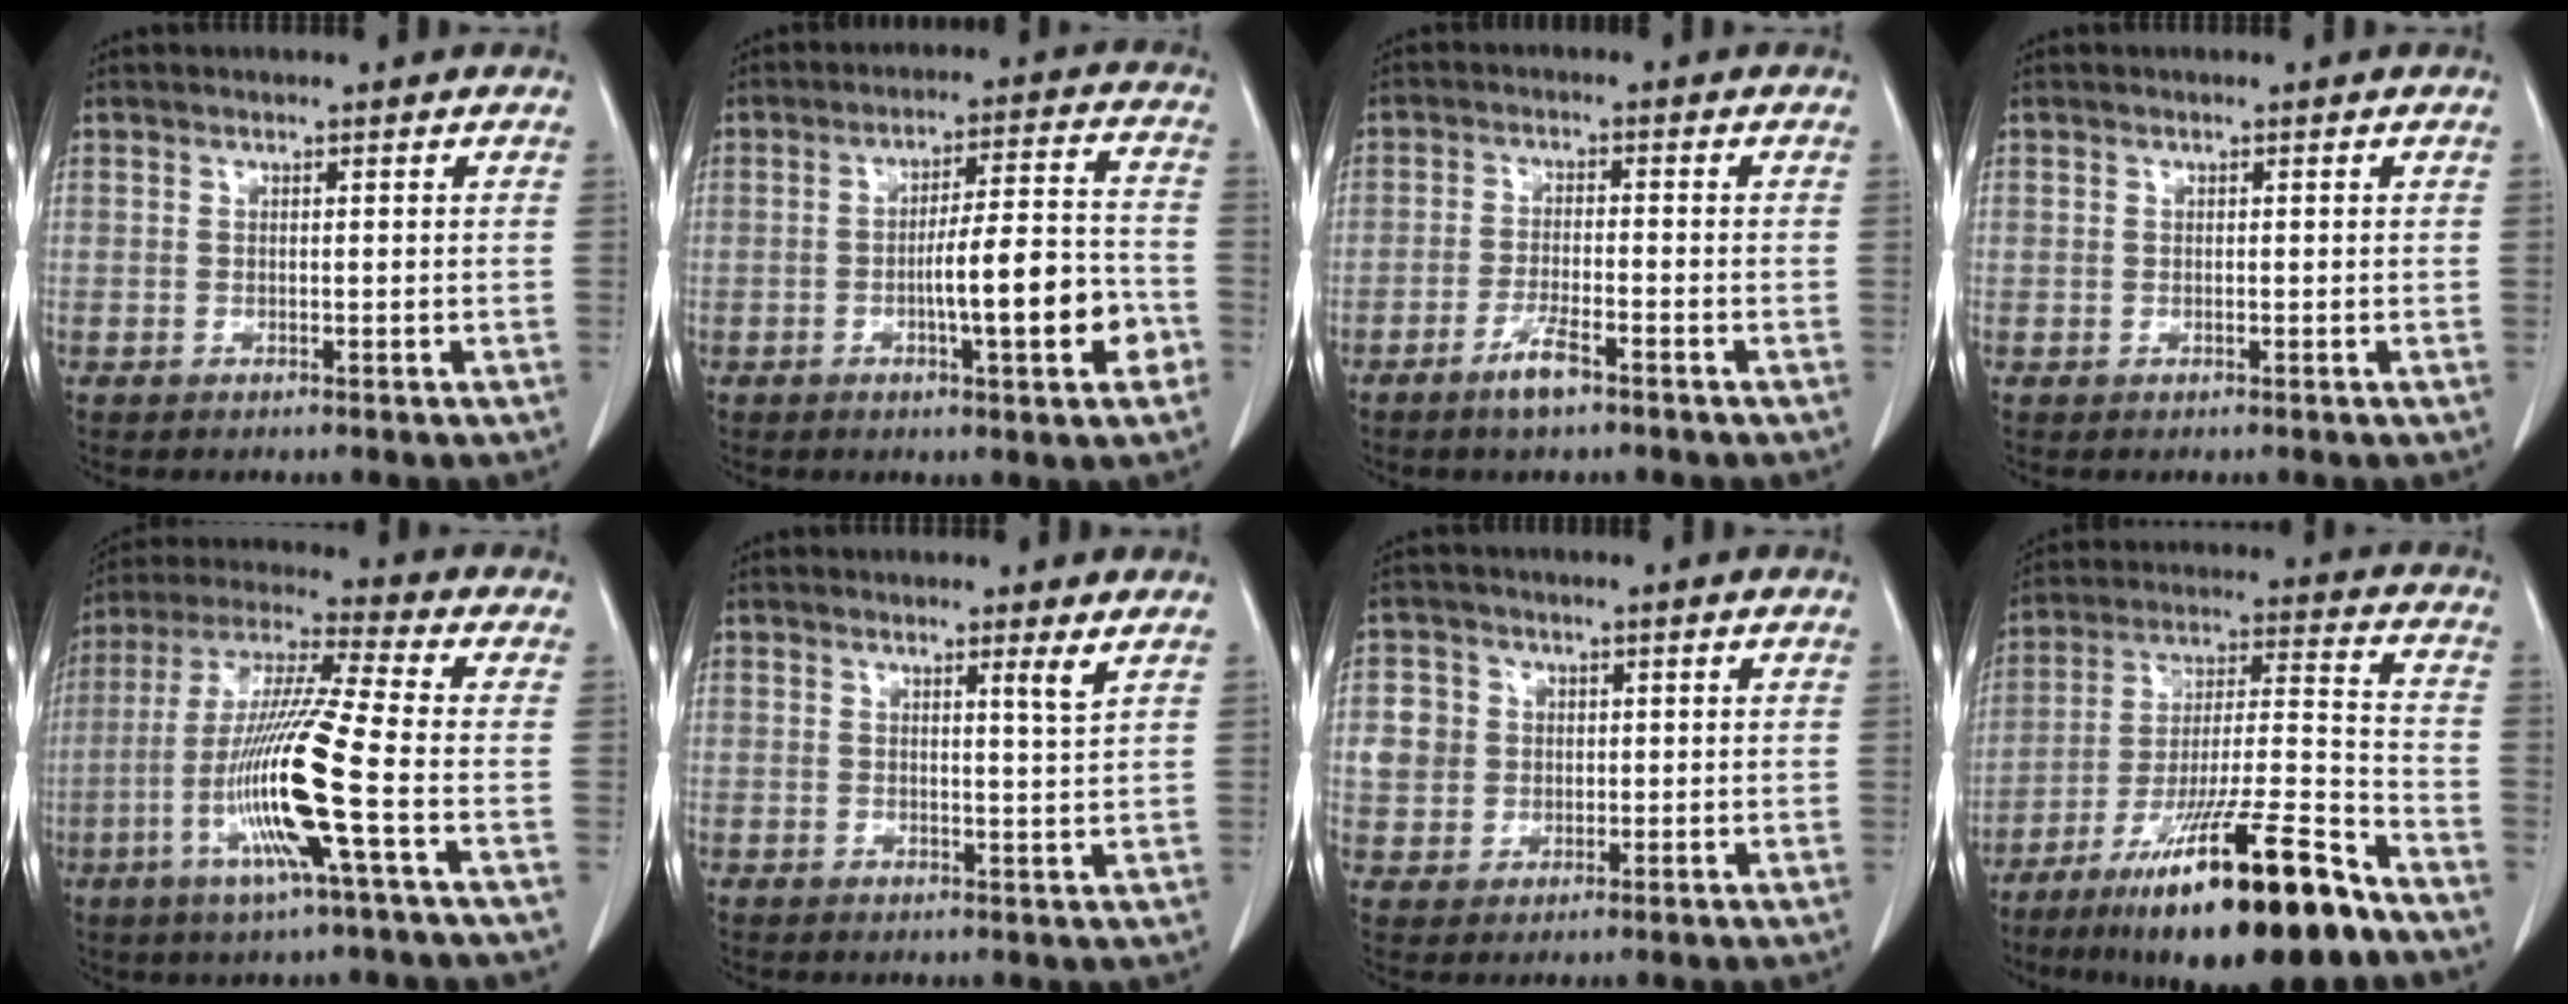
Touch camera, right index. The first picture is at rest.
{"total": 11.6, "force": [-3.6, 1.4, 11.0], "torque": [-0.167, 0.012, -0.052]}
{"total": 4.3, "force": [-2.9, 0.6, 3.1], "torque": [-0.060, -0.002, -0.054]}
{"total": 0.0}
{"total": 15.2, "force": [-4.4, -0.7, 14.6], "torque": [-0.297, -0.012, -0.094]}
{"total": 2.0, "force": [1.3, -0.6, 1.3], "torque": [-0.022, -0.014, 0.020]}
{"total": 5.6, "force": [0.9, 5.3, 1.4], "torque": [-0.030, 0.014, 0.022]}
{"total": 22.8, "force": [-15.1, 2.3, 16.9], "torque": [-0.255, -0.024, -0.256]}